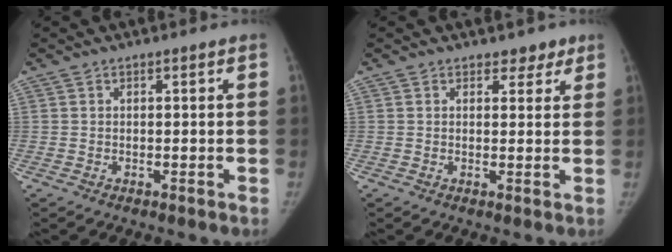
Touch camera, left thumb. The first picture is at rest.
{"total": 2.7, "force": [1.9, 1.7, 0.8], "torque": [0.014, -0.009, 0.022]}